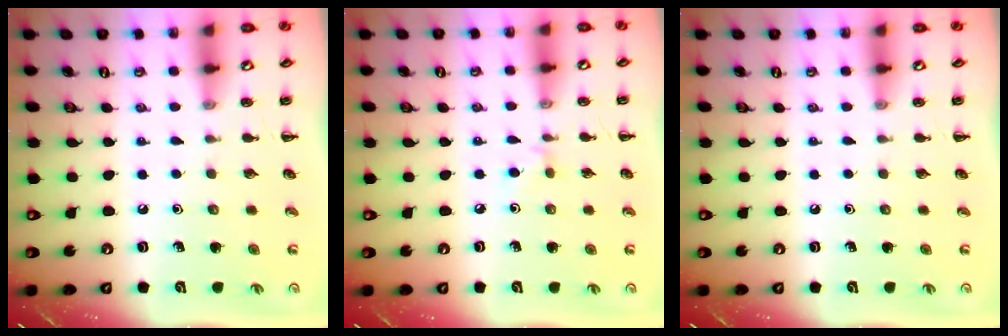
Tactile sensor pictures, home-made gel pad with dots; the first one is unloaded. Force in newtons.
{"total": 3.7, "press": 3.5, "slide": 1.2}
{"total": 0.0}